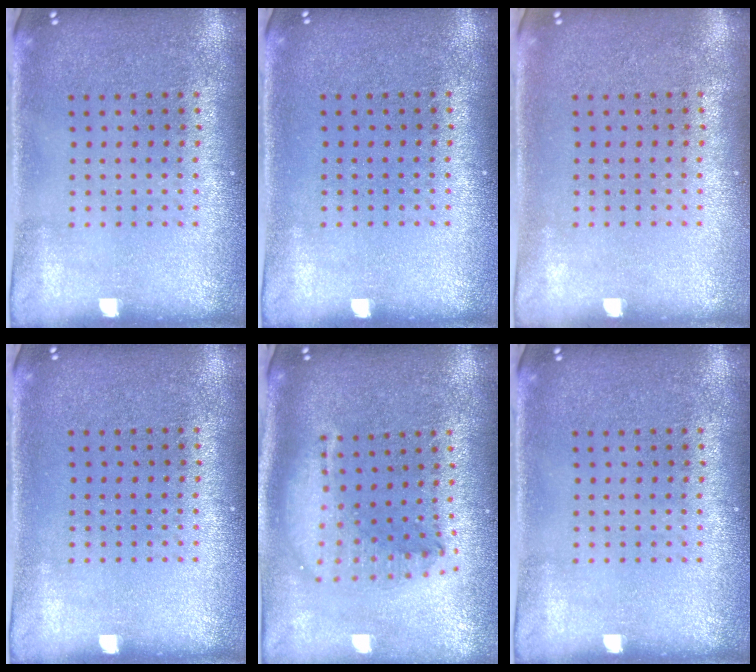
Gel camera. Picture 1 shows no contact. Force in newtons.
{"total": 0.0}
{"total": 0.0}
{"total": 0.0}
{"total": 2.2, "press": 1.7, "slide": 1.3}
{"total": 0.0}